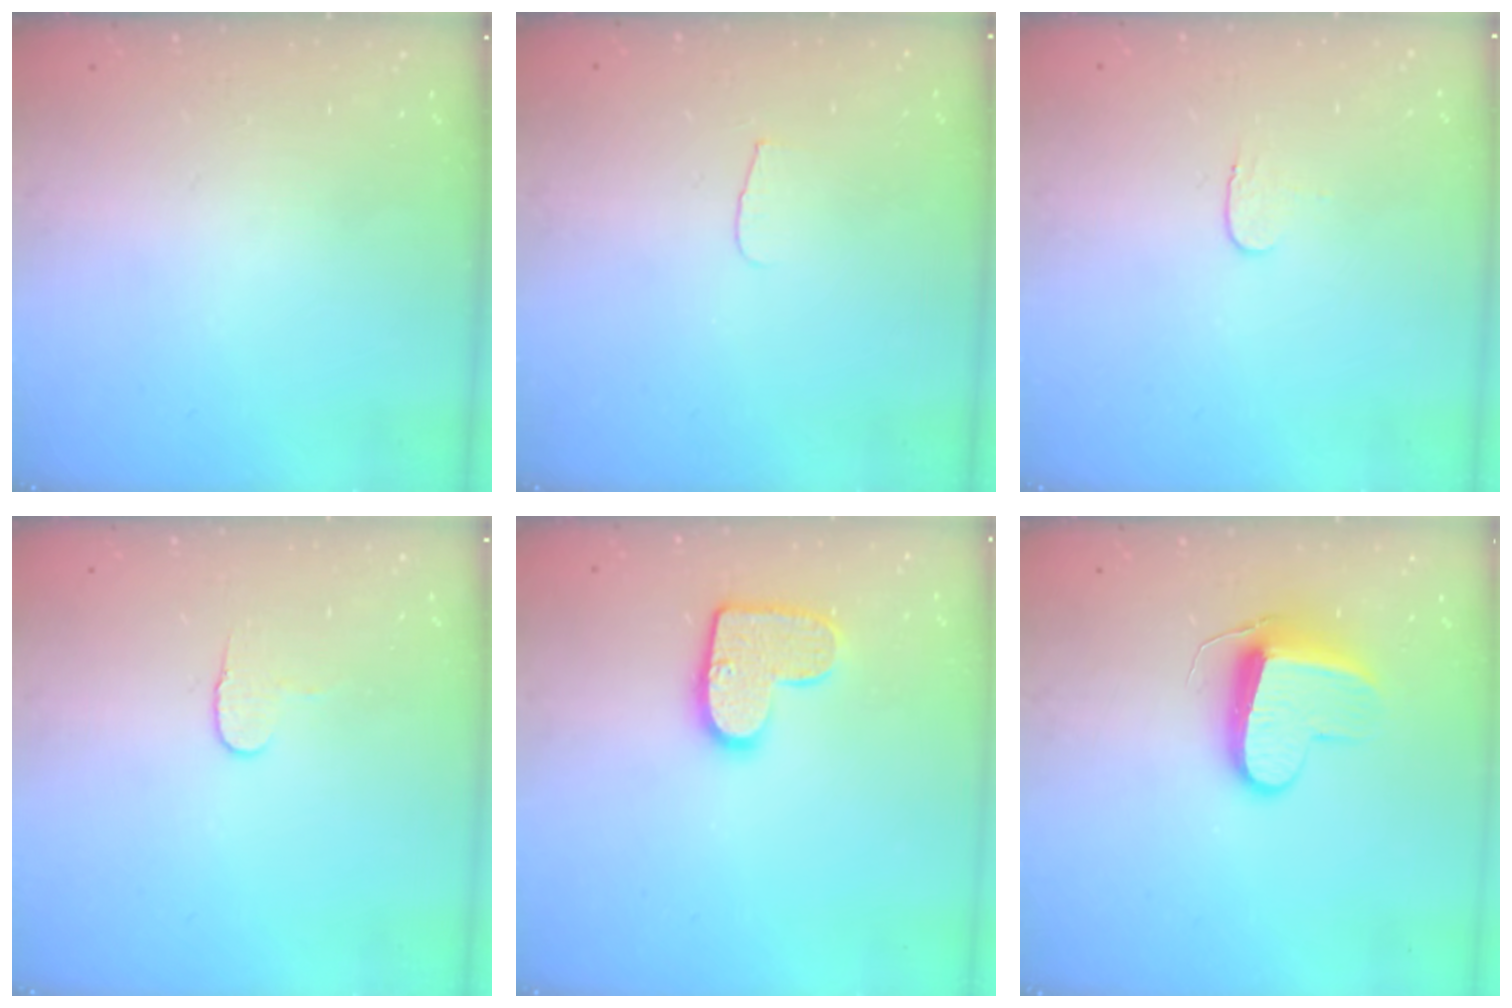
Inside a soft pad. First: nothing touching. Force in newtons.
{"total": 3.6, "press": 3.6, "slide": 0.4}
{"total": 3.7, "press": 3.7, "slide": 0.4}
{"total": 5.4, "press": 5.4, "slide": 0.5}
{"total": 12.5, "press": 12.5, "slide": 0.7}
{"total": 9.4, "press": 9.4, "slide": 0.2}